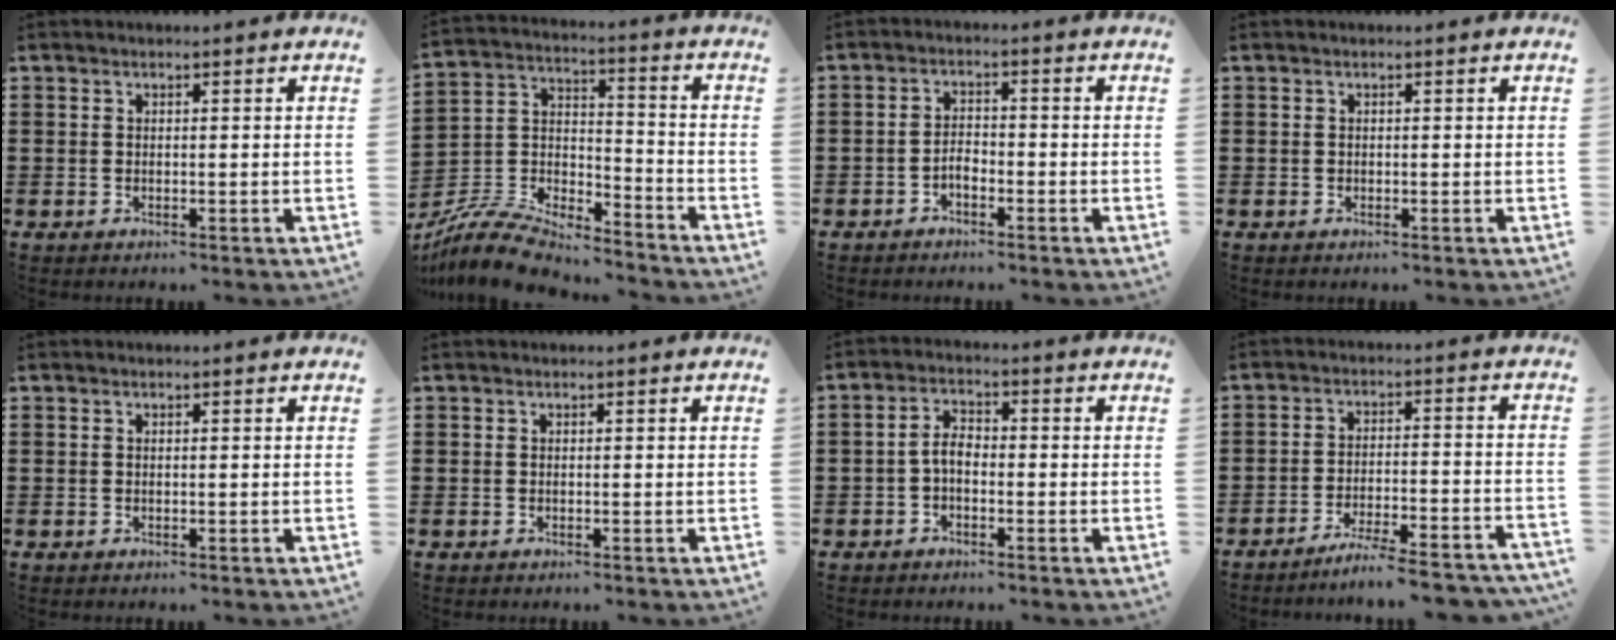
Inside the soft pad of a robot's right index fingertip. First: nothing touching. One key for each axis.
{"total": 8.6, "fx": -8.2, "fy": 1.8, "fz": 2.1, "tx": -0.052, "ty": 0.009, "tz": -0.165}
{"total": 2.2, "fx": -1.4, "fy": 1.0, "fz": 1.3, "tx": -0.027, "ty": 0.007, "tz": -0.029}
{"total": 0.0}
{"total": 0.0}
{"total": 0.0}
{"total": 3.3, "fx": -1.1, "fy": 1.7, "fz": 2.6, "tx": -0.065, "ty": 0.003, "tz": -0.026}
{"total": 6.2, "fx": -5.7, "fy": -0.3, "fz": 2.5, "tx": -0.045, "ty": -0.009, "tz": -0.109}